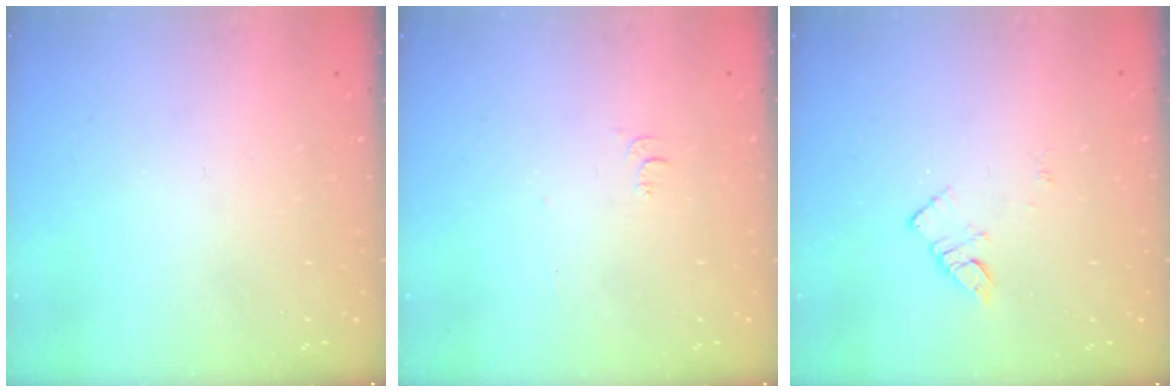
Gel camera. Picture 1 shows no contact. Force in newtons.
{"total": 4.6, "press": 4.6, "slide": 0.4}
{"total": 4.4, "press": 4.4, "slide": 0.4}